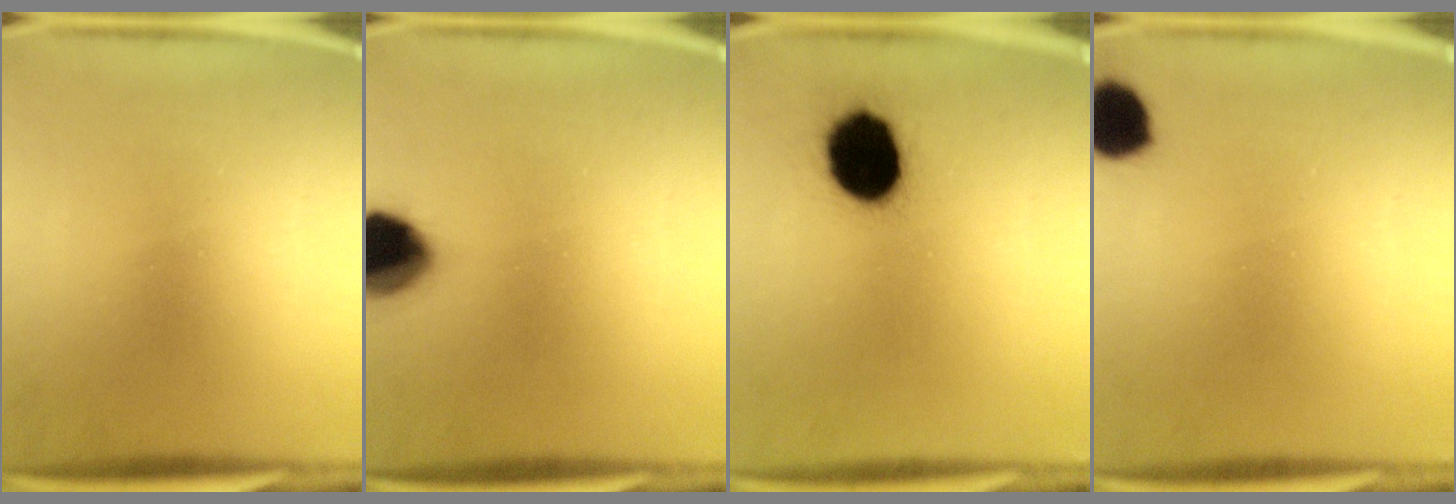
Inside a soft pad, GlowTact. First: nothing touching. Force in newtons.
{"total": 14.6}
{"total": 14.8}
{"total": 7.0}